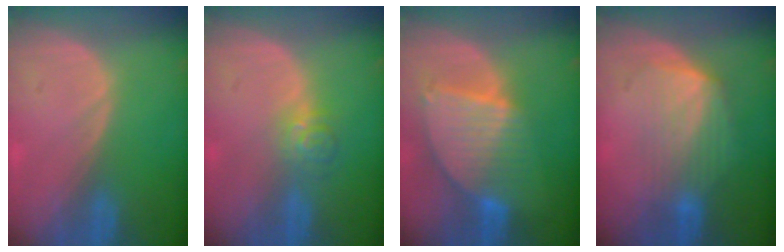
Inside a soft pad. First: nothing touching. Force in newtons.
{"total": 3.6, "press": 3.4, "slide": 1.2}
{"total": 8.5, "press": 7.5, "slide": 4.1}
{"total": 6.4, "press": 6.4, "slide": 1.0}